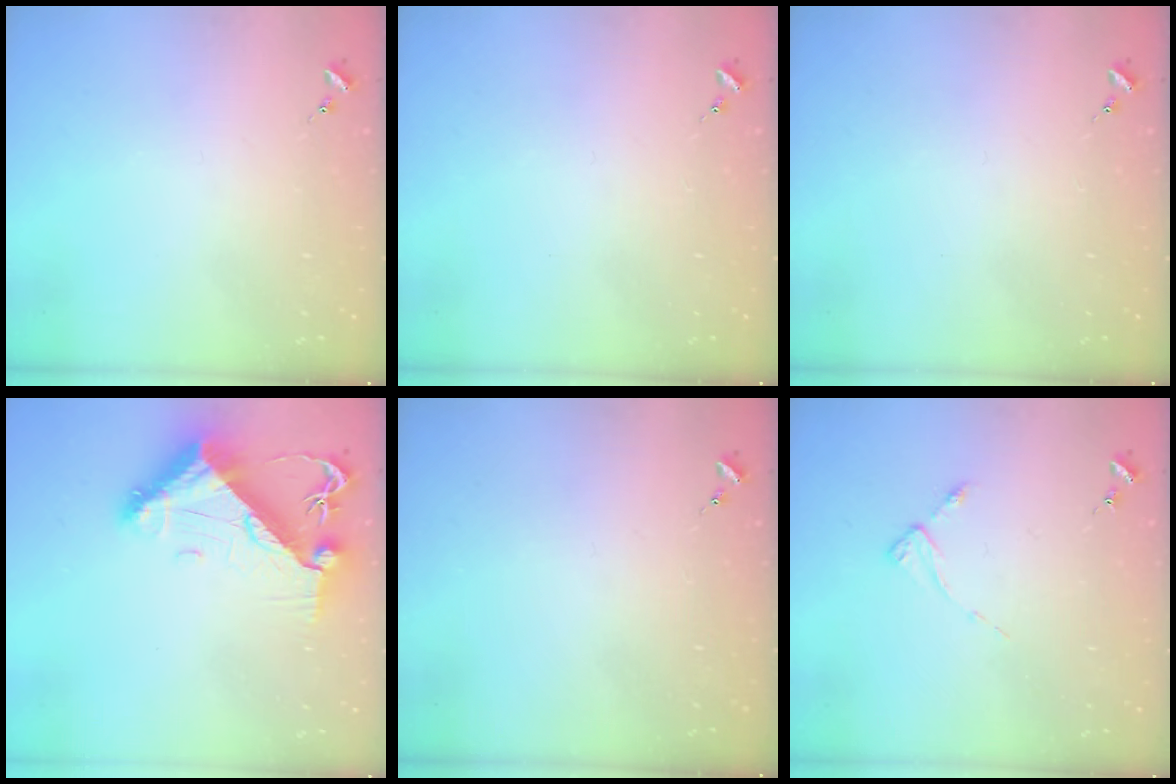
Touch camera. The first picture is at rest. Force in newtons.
{"total": 0.0}
{"total": 0.0}
{"total": 11.0, "press": 10.9, "slide": 1.4}
{"total": 0.0}
{"total": 2.9, "press": 2.8, "slide": 0.4}